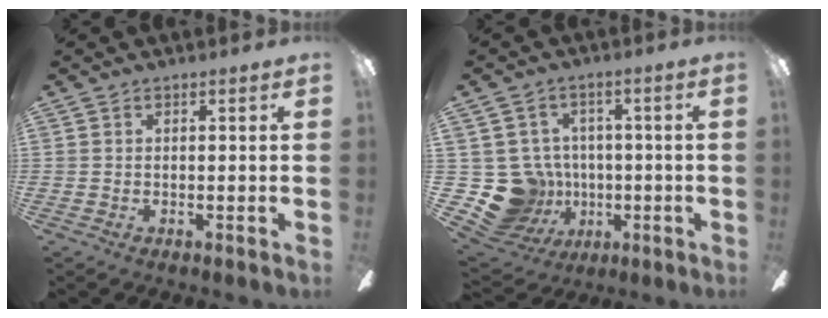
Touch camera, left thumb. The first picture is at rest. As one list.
[{"total": 14.3, "force": [-2.6, 13.1, 5.0], "torque": [-0.143, 0.009, -0.026]}]